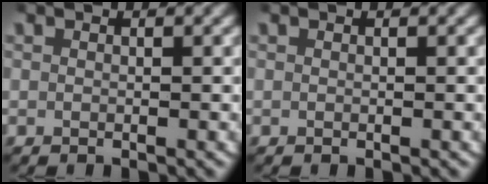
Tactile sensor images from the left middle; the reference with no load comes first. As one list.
[{"total": 0.0}]